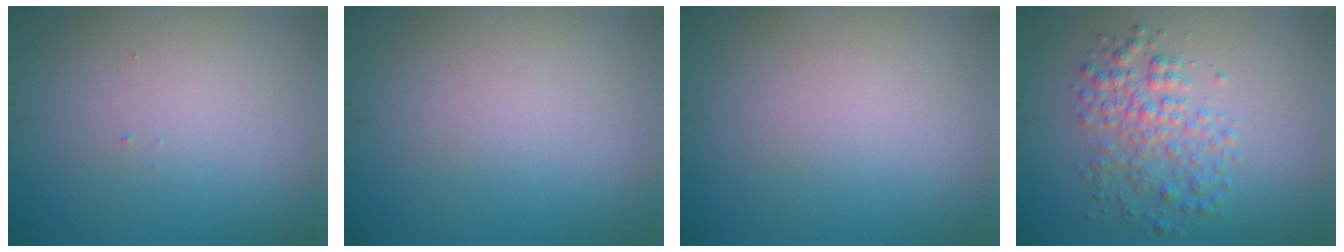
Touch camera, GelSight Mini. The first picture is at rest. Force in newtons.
{"total": 0.0}
{"total": 0.0}
{"total": 3.6, "press": 3.6, "slide": 0.1}